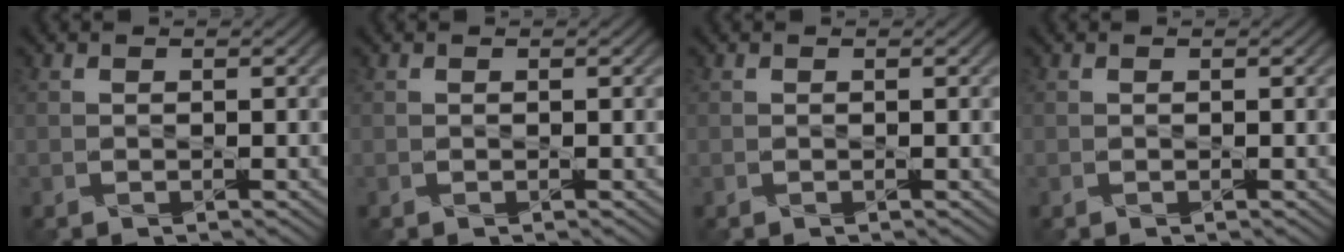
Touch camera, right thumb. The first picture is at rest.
{"total": 0.0}
{"total": 0.0}
{"total": 0.0}